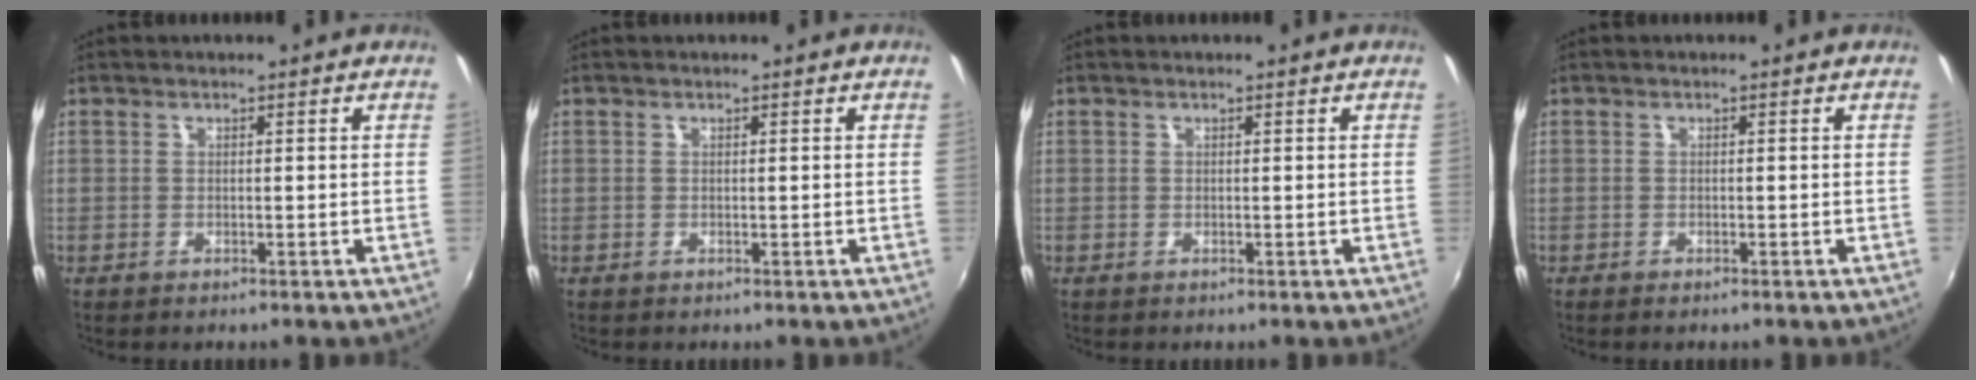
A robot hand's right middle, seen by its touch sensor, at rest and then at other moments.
{"total": 0.0}
{"total": 0.0}
{"total": 0.7, "force": [-0.6, 0.2, 0.3], "torque": [-0.008, -0.003, -0.012]}